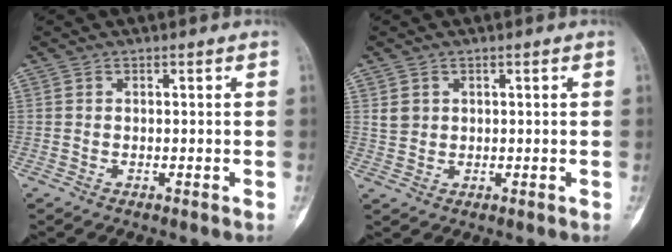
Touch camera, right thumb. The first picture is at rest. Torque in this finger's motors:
{"motor_torque": [-0.17, 0.45, 0.05, -0.28, -0.06]}